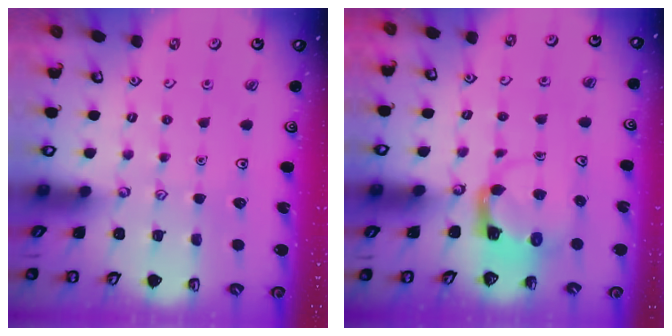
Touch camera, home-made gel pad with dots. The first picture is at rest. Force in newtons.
{"total": 3.9, "press": 3.9, "slide": 0.7}